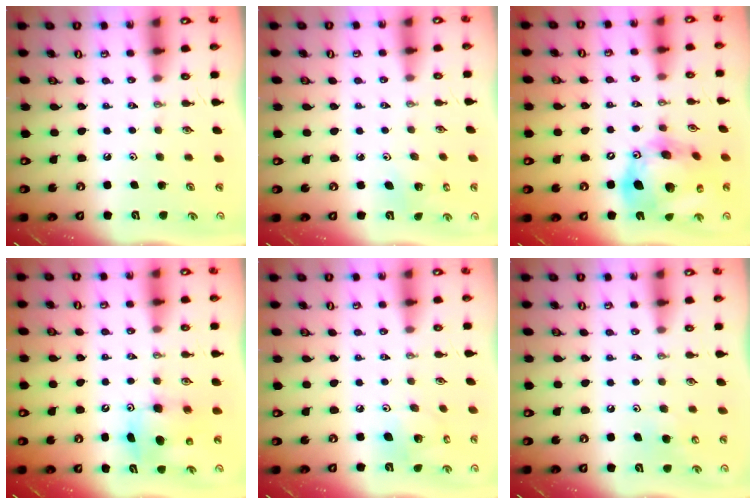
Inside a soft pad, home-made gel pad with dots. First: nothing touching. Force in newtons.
{"total": 2.4, "press": 2.4, "slide": 0.2}
{"total": 23.0, "press": 22.7, "slide": 3.3}
{"total": 7.9, "press": 7.8, "slide": 0.8}
{"total": 8.2, "press": 7.8, "slide": 2.5}
{"total": 5.7, "press": 5.7, "slide": 0.9}